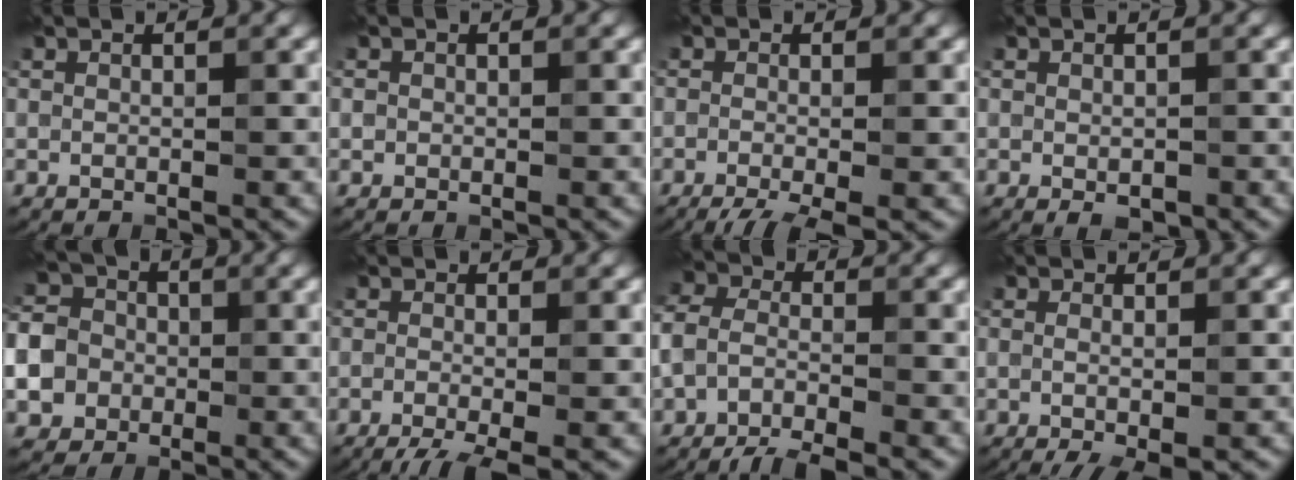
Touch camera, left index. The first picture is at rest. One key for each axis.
{"total": 0.6, "fx": 0.0, "fy": 0.6, "fz": 0.1, "tx": 0.002, "ty": -0.003, "tz": -0.003}
{"total": 4.7, "fx": -2.6, "fy": 1.3, "fz": 3.6, "tx": -0.053, "ty": -0.011, "tz": -0.045}
{"total": 1.6, "fx": -0.5, "fy": 0.9, "fz": 1.3, "tx": -0.017, "ty": -0.006, "tz": -0.005}
{"total": 12.9, "fx": -4.2, "fy": 11.4, "fz": 4.5, "tx": -0.115, "ty": -0.025, "tz": -0.101}
{"total": 4.8, "fx": -2.6, "fy": 1.4, "fz": 3.7, "tx": -0.050, "ty": -0.010, "tz": -0.045}
{"total": 6.9, "fx": -4.0, "fy": 3.4, "fz": 4.5, "tx": -0.091, "ty": -0.010, "tz": -0.071}
{"total": 3.2, "fx": -1.0, "fy": 0.8, "fz": 2.9, "tx": -0.040, "ty": -0.009, "tz": -0.012}